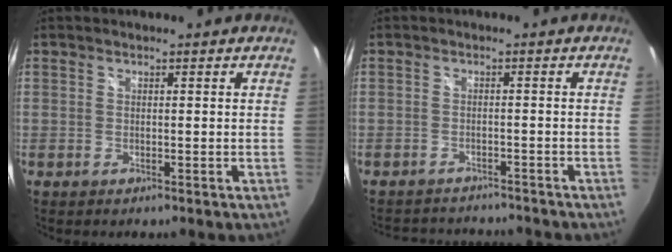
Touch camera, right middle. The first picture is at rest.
{"total": 7.5, "force": [-7.0, 2.0, 1.6], "torque": [-0.043, 0.006, -0.098]}